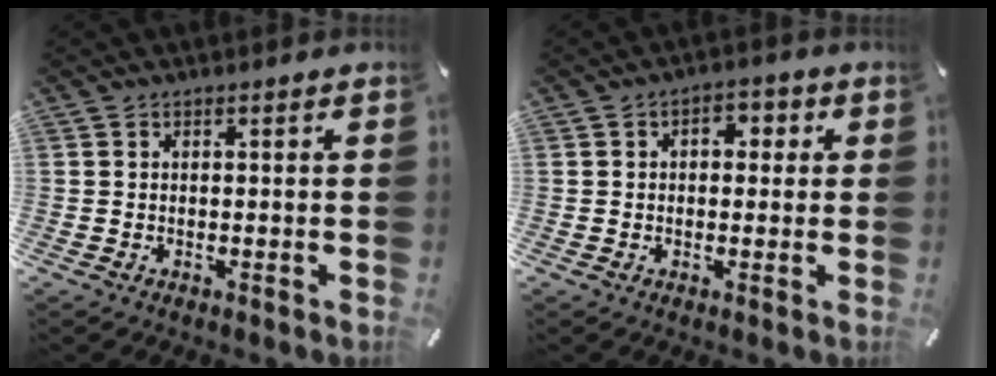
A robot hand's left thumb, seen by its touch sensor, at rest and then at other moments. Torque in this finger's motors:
{"motor_torque": [0.00, -0.01, 0.09, 0.06, 0.01]}